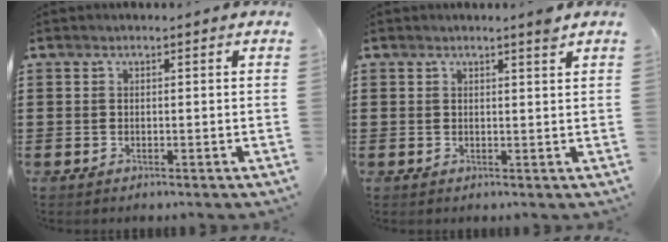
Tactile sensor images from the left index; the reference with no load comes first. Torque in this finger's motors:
{"motor_torque": [0.09, -0.15, 0.00, 0.01]}